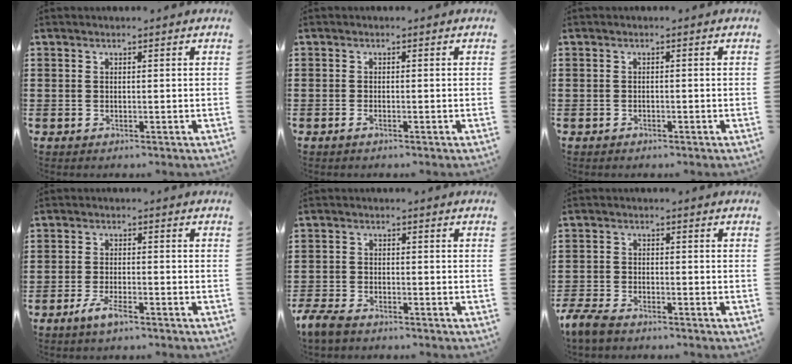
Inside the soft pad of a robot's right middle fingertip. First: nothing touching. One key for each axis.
{"total": 0.7, "fx": -0.4, "fy": 0.1, "fz": 0.5, "tx": -0.012, "ty": -0.004, "tz": -0.007}
{"total": 0.7, "fx": -0.6, "fy": 0.4, "fz": 0.1, "tx": -0.003, "ty": 0.001, "tz": -0.013}
{"total": 3.5, "fx": -2.1, "fy": 0.8, "fz": 2.7, "tx": -0.057, "ty": -0.001, "tz": -0.043}
{"total": 3.2, "fx": -2.7, "fy": 0.9, "fz": 1.4, "tx": -0.054, "ty": -0.007, "tz": -0.061}
{"total": 3.7, "fx": -3.2, "fy": 0.9, "fz": 1.5, "tx": -0.055, "ty": -0.008, "tz": -0.072}